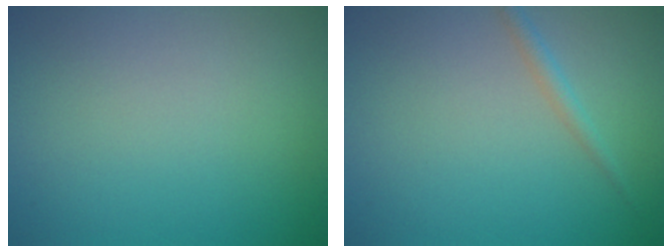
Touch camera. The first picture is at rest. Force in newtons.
{"total": 1.3, "press": 1.3, "slide": 0.0}